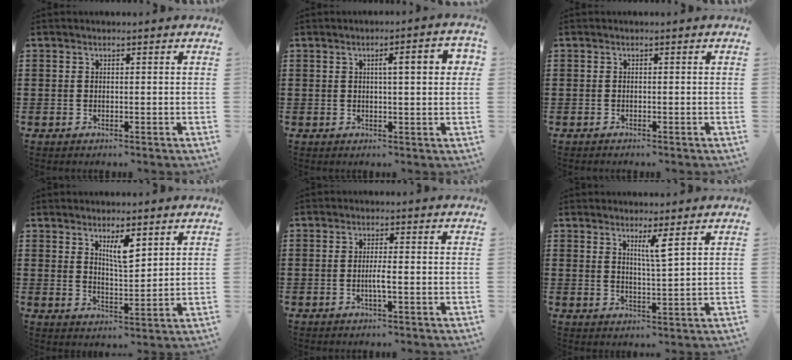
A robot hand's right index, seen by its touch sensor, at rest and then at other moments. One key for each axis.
{"total": 4.7, "fx": 0.9, "fy": 0.8, "fz": 4.6, "tx": -0.070, "ty": 0.001, "tz": 0.008}
{"total": 0.5, "fx": -0.5, "fy": -0.2, "fz": 0.2, "tx": -0.005, "ty": -0.004, "tz": -0.009}
{"total": 4.7, "fx": 2.7, "fy": 1.4, "fz": 3.6, "tx": -0.061, "ty": 0.000, "tz": 0.043}
{"total": 2.4, "fx": -0.7, "fy": 0.0, "fz": 2.3, "tx": -0.048, "ty": -0.004, "tz": -0.016}
{"total": 3.2, "fx": 2.0, "fy": -0.1, "fz": 2.6, "tx": -0.047, "ty": -0.006, "tz": 0.031}